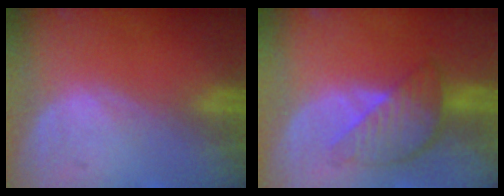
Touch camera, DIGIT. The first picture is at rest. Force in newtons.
{"total": 6.3, "press": 6.2, "slide": 0.4}